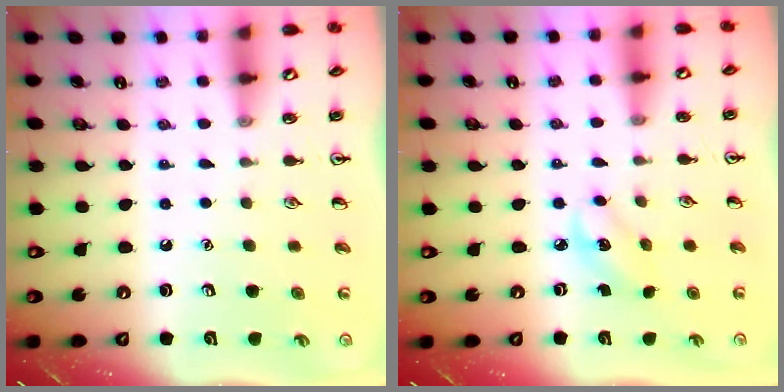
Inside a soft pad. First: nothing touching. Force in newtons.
{"total": 2.9, "press": 2.8, "slide": 0.7}